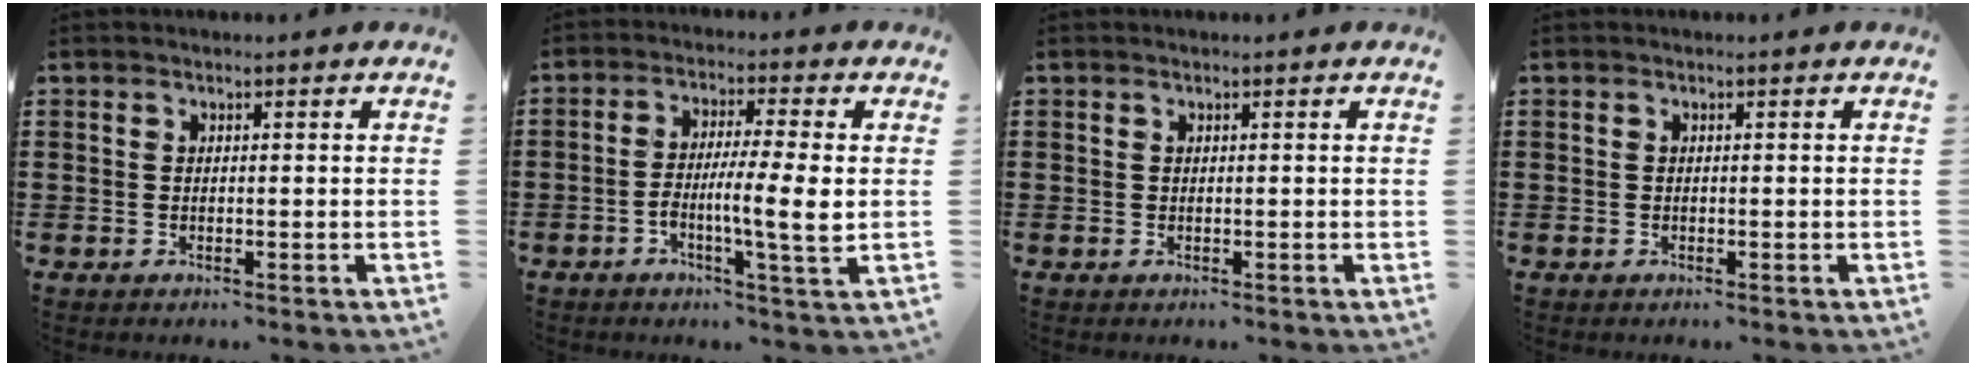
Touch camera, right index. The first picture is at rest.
{"total": 7.4, "force": [-1.2, 0.6, 7.3], "torque": [-0.120, -0.006, -0.027]}
{"total": 0.0}
{"total": 0.0}